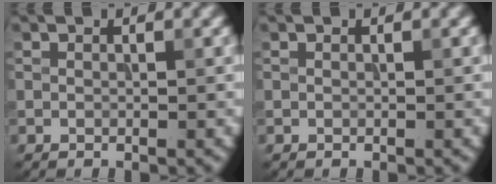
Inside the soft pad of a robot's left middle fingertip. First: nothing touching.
{"total": 0.0}